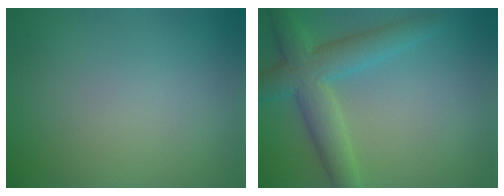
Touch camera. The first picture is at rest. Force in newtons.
{"total": 6.3, "press": 6.3, "slide": 0.2}